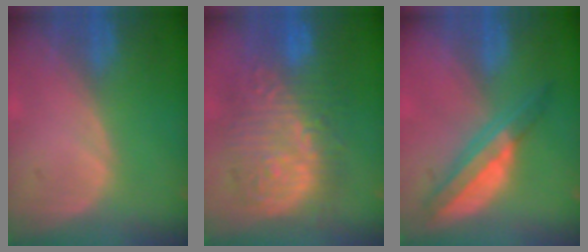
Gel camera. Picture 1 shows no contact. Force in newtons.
{"total": 13.0, "press": 12.9, "slide": 1.5}
{"total": 6.5, "press": 5.7, "slide": 3.1}